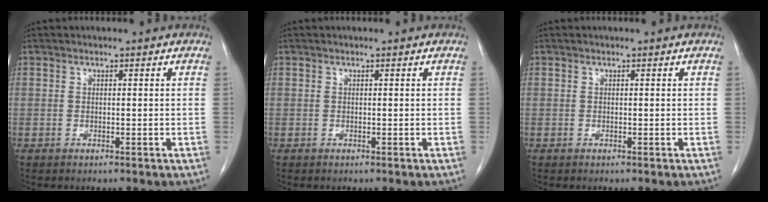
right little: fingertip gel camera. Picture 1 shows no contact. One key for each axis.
{"total": 0.0}
{"total": 0.0}